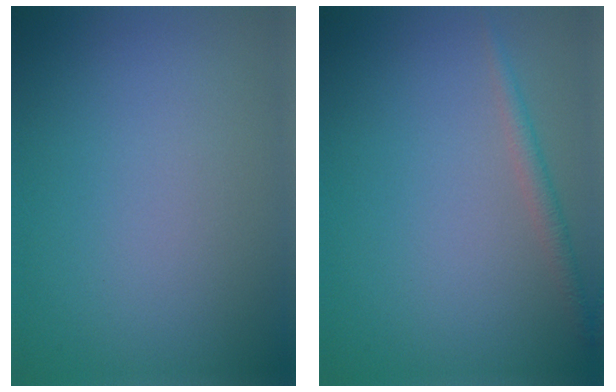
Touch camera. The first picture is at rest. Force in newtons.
{"total": 1.6, "press": 1.6, "slide": 0.0}